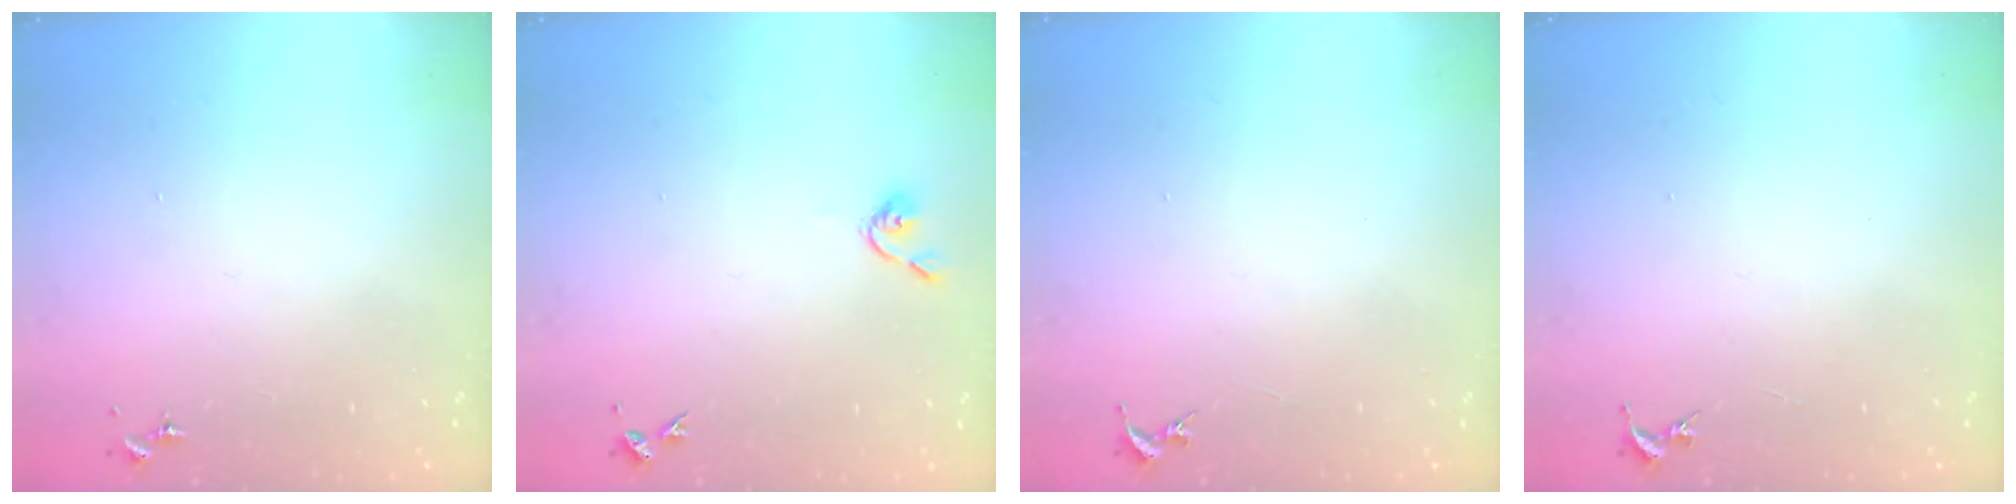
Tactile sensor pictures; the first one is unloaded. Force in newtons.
{"total": 5.1, "press": 5.1, "slide": 0.7}
{"total": 0.0}
{"total": 0.0}